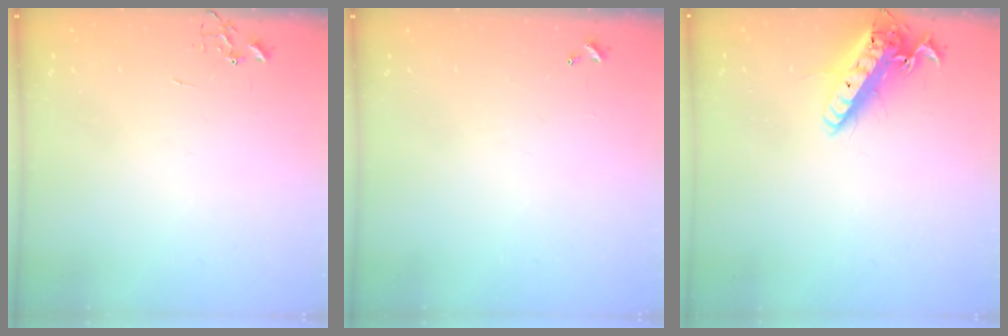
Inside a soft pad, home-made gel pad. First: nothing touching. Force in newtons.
{"total": 0.0}
{"total": 18.2, "press": 18.0, "slide": 3.0}